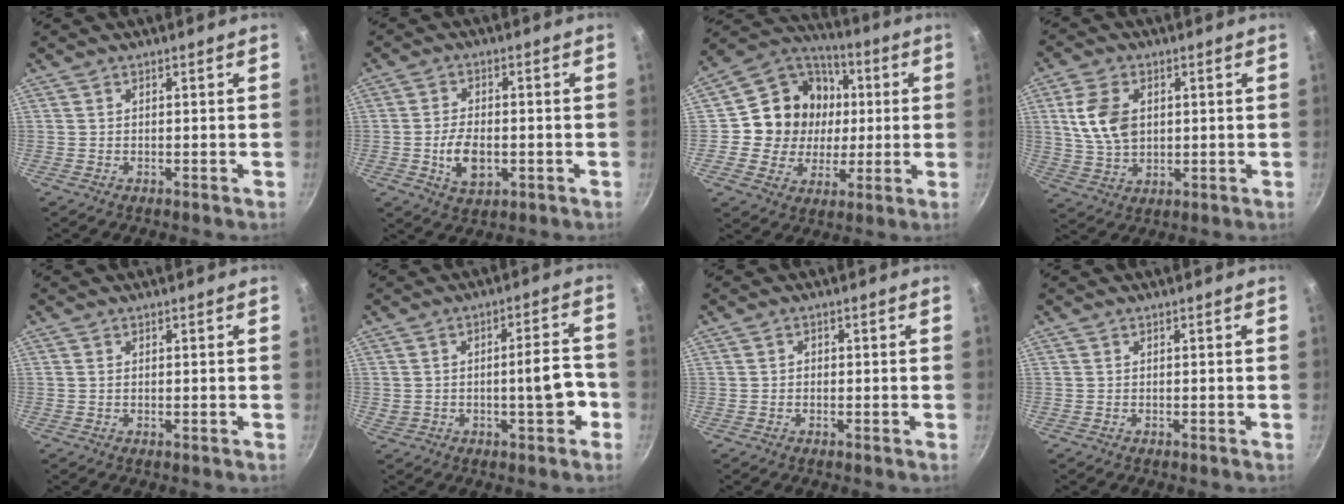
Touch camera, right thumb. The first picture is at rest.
{"total": 7.4, "force": [-1.6, 4.3, 5.8], "torque": [-0.098, 0.007, -0.023]}
{"total": 16.8, "force": [1.6, 15.3, 6.8], "torque": [-0.097, 0.019, 0.023]}
{"total": 10.0, "force": [2.0, 6.8, 7.1], "torque": [-0.121, -0.007, 0.040]}
{"total": 0.5, "force": [0.2, 0.2, 0.4], "torque": [-0.009, -0.001, 0.001]}
{"total": 7.6, "force": [-2.0, 2.9, 6.7], "torque": [-0.071, 0.033, -0.020]}
{"total": 0.9, "force": [-0.1, 0.9, 0.4], "torque": [-0.005, 0.004, -0.003]}
{"total": 0.0}